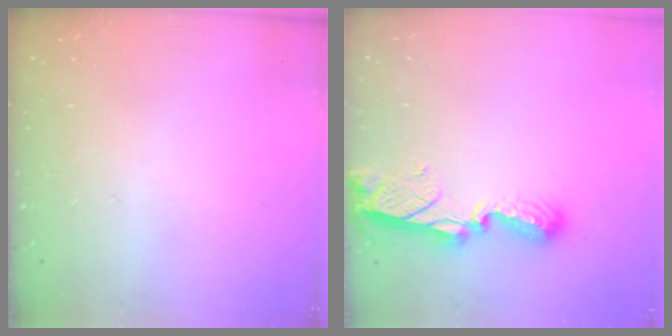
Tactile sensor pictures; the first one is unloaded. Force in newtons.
{"total": 8.5, "press": 8.4, "slide": 1.2}